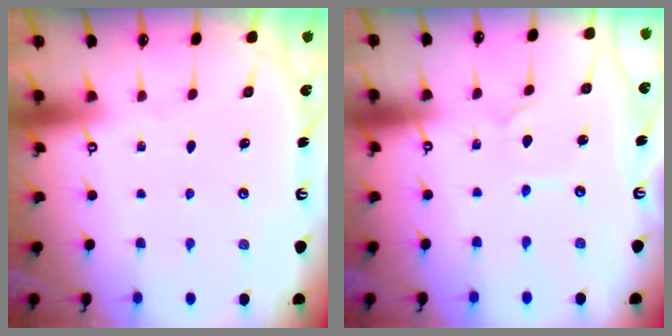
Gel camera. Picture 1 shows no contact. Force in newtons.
{"total": 1.4, "press": 1.3, "slide": 0.1}